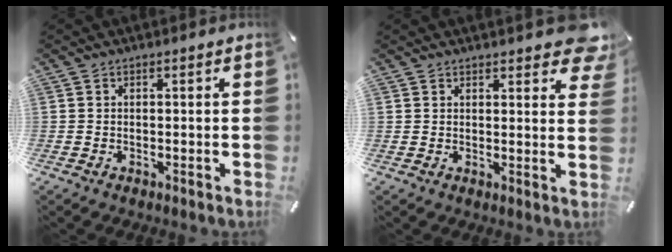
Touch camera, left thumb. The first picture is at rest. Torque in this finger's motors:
{"motor_torque": [2.79, 2.22, 1.32, -1.45, 0.17]}